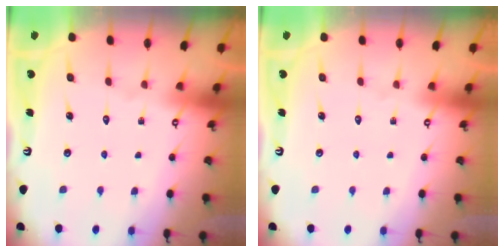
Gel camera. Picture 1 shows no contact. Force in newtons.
{"total": 0.0}